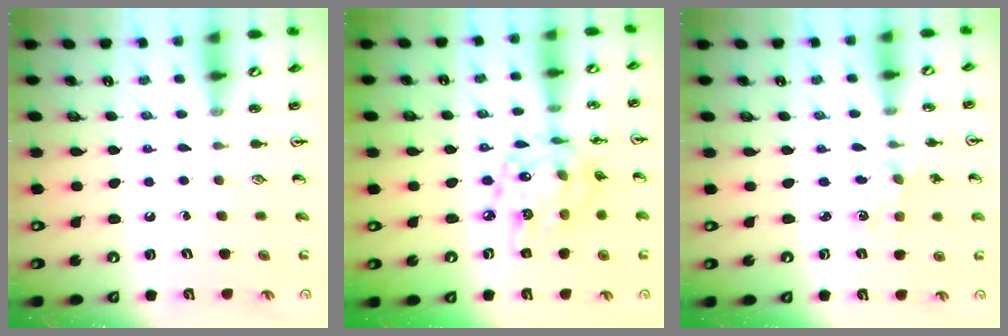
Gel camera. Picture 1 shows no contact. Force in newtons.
{"total": 15.5, "press": 15.4, "slide": 0.9}
{"total": 2.5, "press": 2.4, "slide": 0.4}